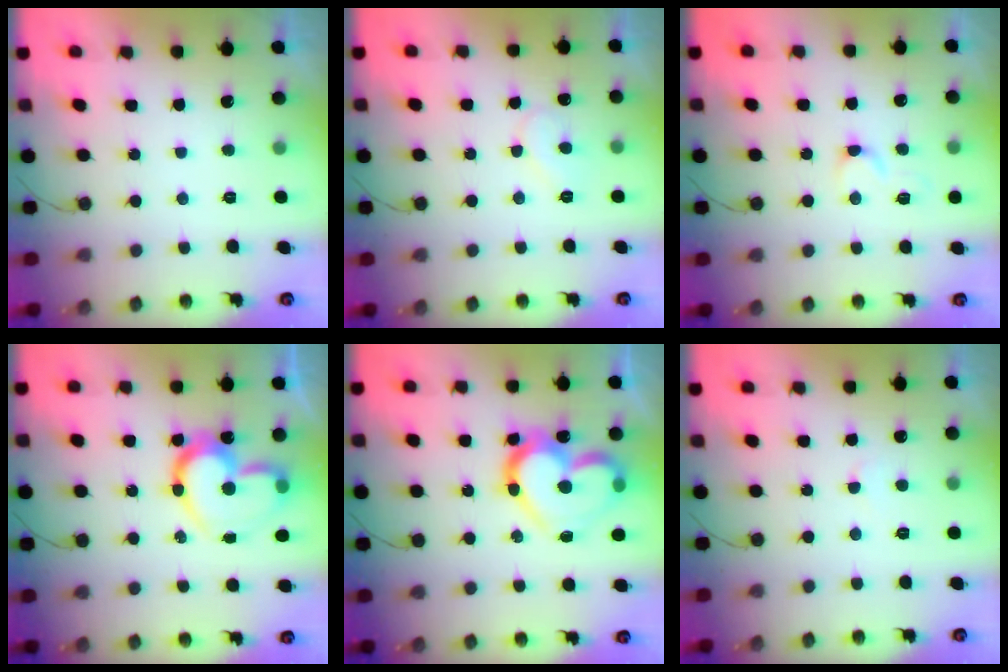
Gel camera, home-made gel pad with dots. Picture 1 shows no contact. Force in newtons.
{"total": 6.1, "press": 6.1, "slide": 0.5}
{"total": 3.9, "press": 3.9, "slide": 0.4}
{"total": 17.3, "press": 17.3, "slide": 1.3}
{"total": 18.2, "press": 18.1, "slide": 2.0}
{"total": 2.4, "press": 2.4, "slide": 0.2}